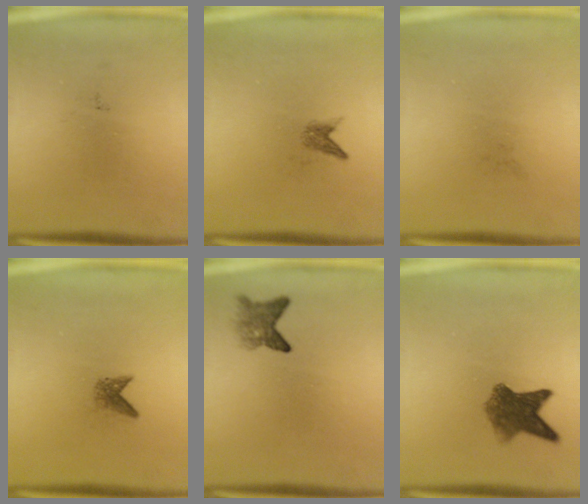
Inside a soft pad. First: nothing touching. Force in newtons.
{"total": 1.3}
{"total": 0.0}
{"total": 1.6}
{"total": 2.8}
{"total": 6.3}